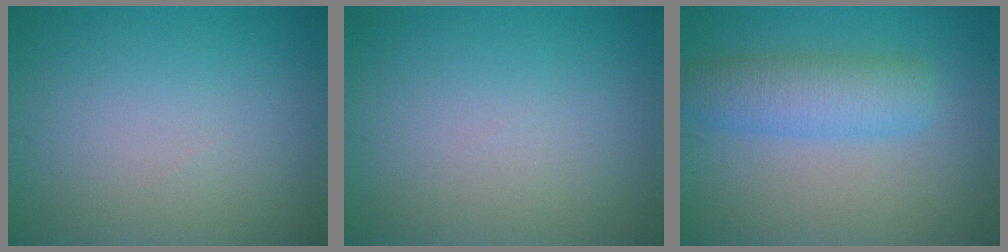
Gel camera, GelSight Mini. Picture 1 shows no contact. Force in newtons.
{"total": 0.0}
{"total": 4.6, "press": 4.6, "slide": 0.2}